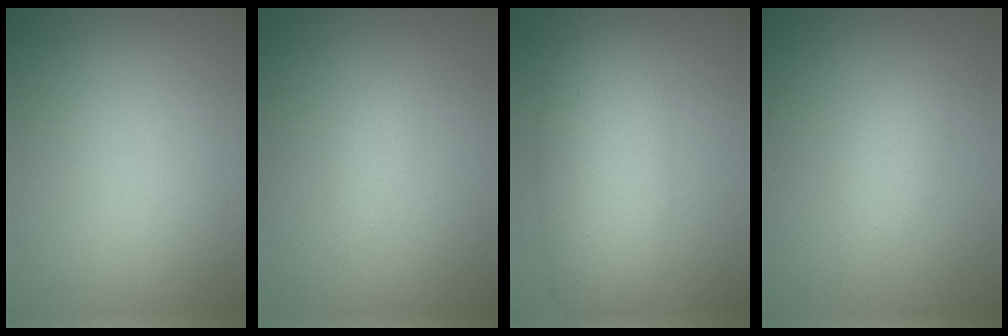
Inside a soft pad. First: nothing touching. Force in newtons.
{"total": 0.9, "press": 0.9, "slide": 0.0}
{"total": 6.6, "press": 6.6, "slide": 0.2}
{"total": 1.7, "press": 1.7, "slide": 0.1}